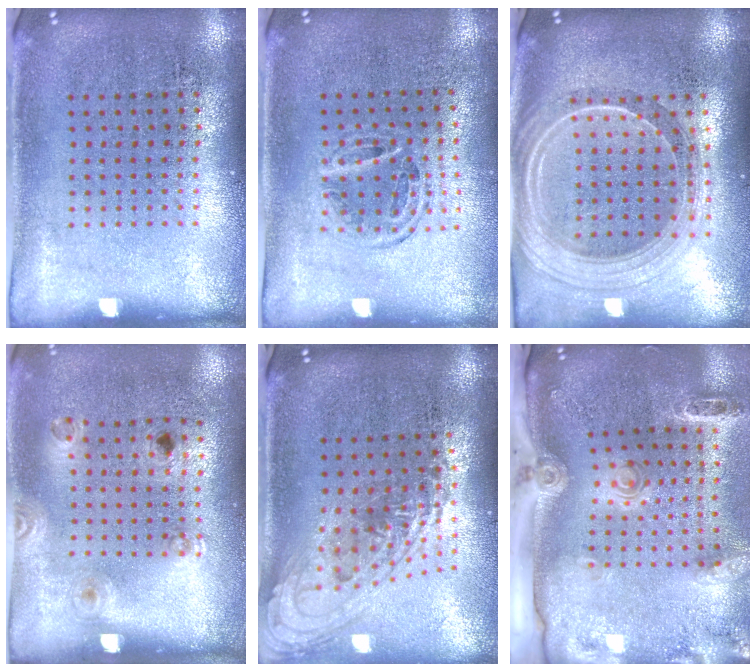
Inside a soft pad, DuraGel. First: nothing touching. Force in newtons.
{"total": 1.1, "press": 1.0, "slide": 0.4}
{"total": 2.4, "press": 2.1, "slide": 1.2}
{"total": 1.3, "press": 0.9, "slide": 1.0}
{"total": 1.5, "press": 1.3, "slide": 0.7}
{"total": 2.9, "press": 2.0, "slide": 2.1}